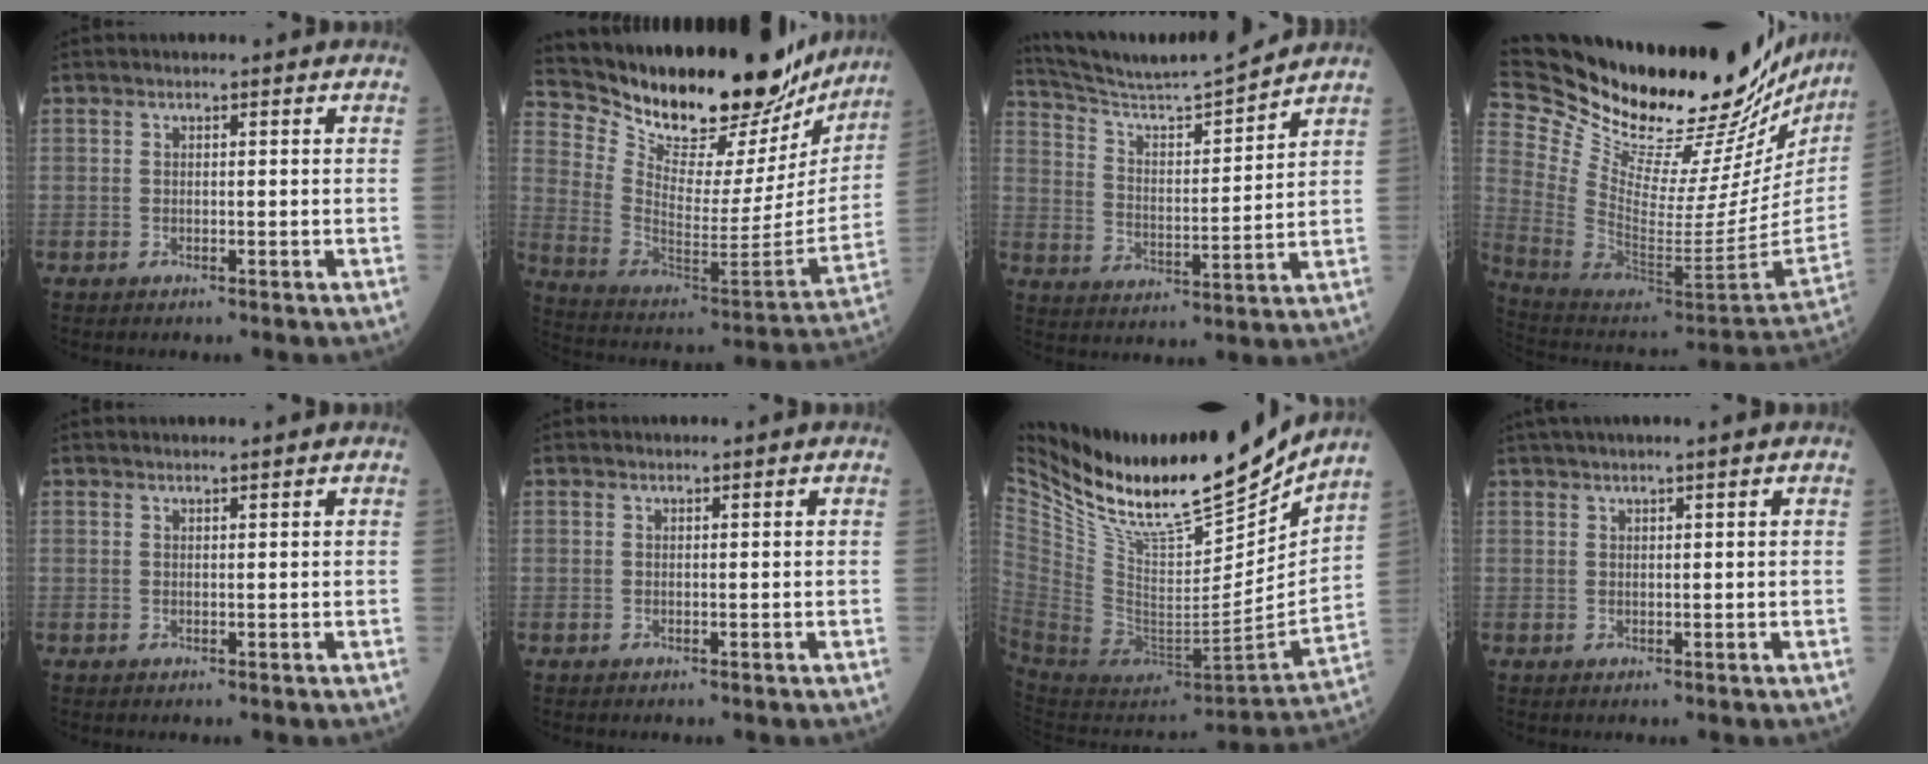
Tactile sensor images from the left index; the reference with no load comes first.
{"total": 28.7, "force": [24.8, 8.2, 11.8], "torque": [-0.202, -0.049, 0.356]}
{"total": 13.6, "force": [13.0, -1.1, 3.9], "torque": [-0.081, 0.001, 0.225]}
{"total": 37.5, "force": [33.0, 6.9, 16.5], "torque": [-0.301, -0.129, 0.471]}
{"total": 1.9, "force": [1.8, -0.1, 0.6], "torque": [-0.006, 0.013, 0.027]}
{"total": 0.0}
{"total": 27.2, "force": [23.3, 4.6, 13.3], "torque": [-0.245, -0.056, 0.390]}
{"total": 4.3, "force": [3.4, -0.6, 2.5], "torque": [-0.036, 0.026, 0.062]}